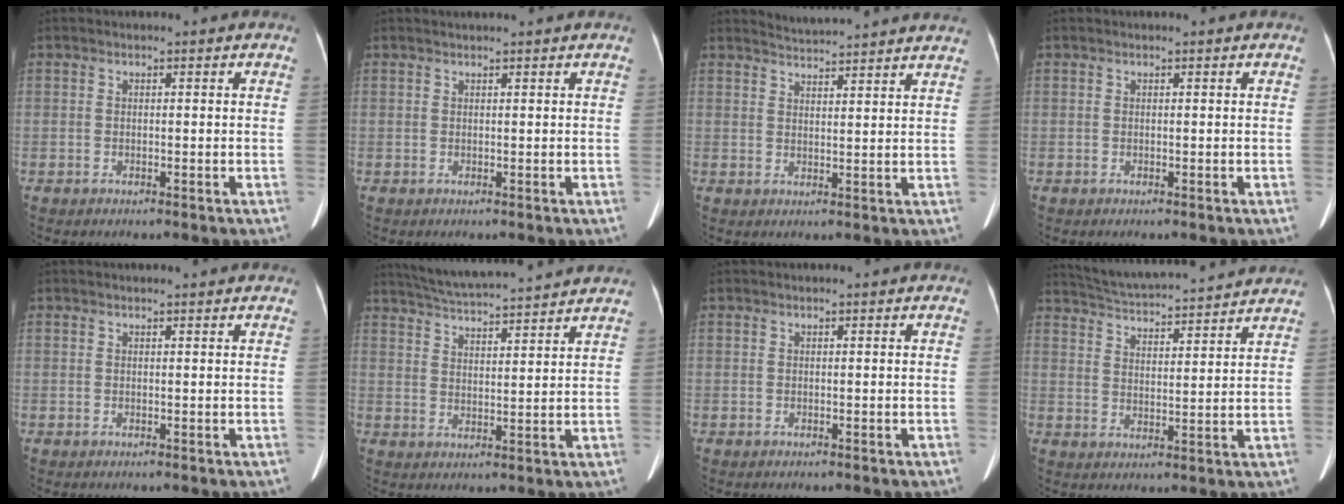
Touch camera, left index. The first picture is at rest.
{"total": 2.5, "force": [2.3, -0.1, 1.0], "torque": [-0.011, 0.022, 0.034]}
{"total": 10.5, "force": [10.2, -0.6, 2.3], "torque": [-0.040, -0.004, 0.123]}
{"total": 0.0}
{"total": 2.7, "force": [2.5, 0.1, 0.9], "torque": [-0.012, 0.013, 0.028]}
{"total": 15.3, "force": [14.1, 0.6, 5.9], "torque": [-0.111, 0.028, 0.211]}
{"total": 0.8, "force": [0.8, 0.0, 0.3], "torque": [-0.005, 0.016, 0.016]}
{"total": 17.9, "force": [16.7, 1.3, 6.3], "torque": [-0.110, 0.030, 0.243]}